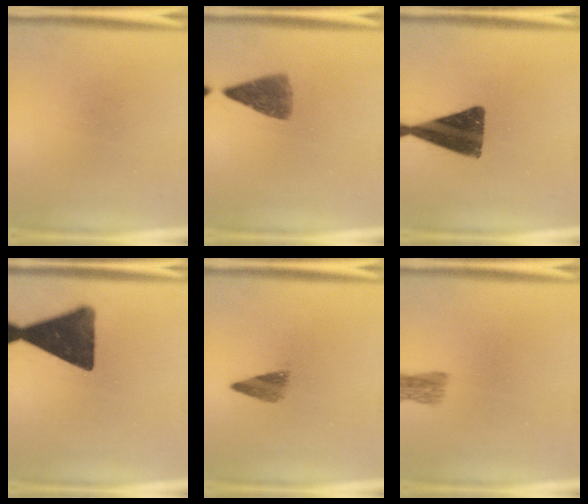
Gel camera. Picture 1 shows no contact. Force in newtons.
{"total": 5.4}
{"total": 13.1}
{"total": 14.5}
{"total": 2.9}
{"total": 2.5}